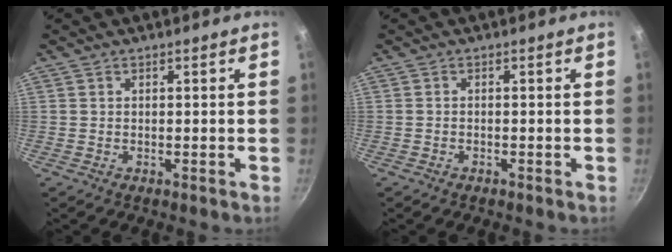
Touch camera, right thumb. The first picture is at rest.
{"total": 0.7, "force": [-0.5, 0.3, 0.2], "torque": [-0.009, 0.006, -0.011]}